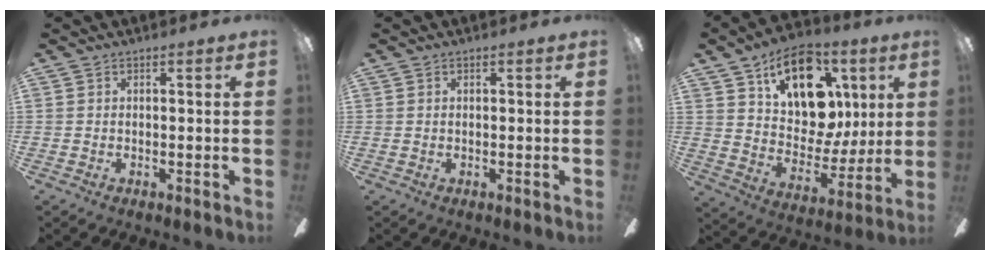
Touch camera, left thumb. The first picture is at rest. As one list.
[{"total": 0.0}, {"total": 20.4, "force": [10.6, 12.3, 12.2], "torque": [-0.187, -0.053, 0.193]}]